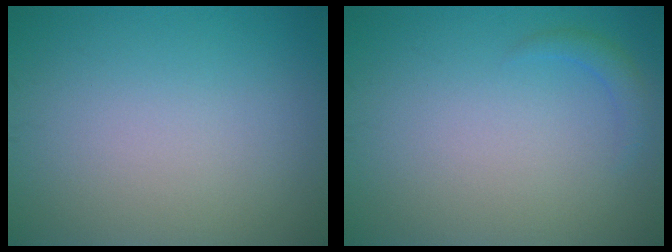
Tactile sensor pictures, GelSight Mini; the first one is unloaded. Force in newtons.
{"total": 1.2, "press": 1.2, "slide": 0.1}